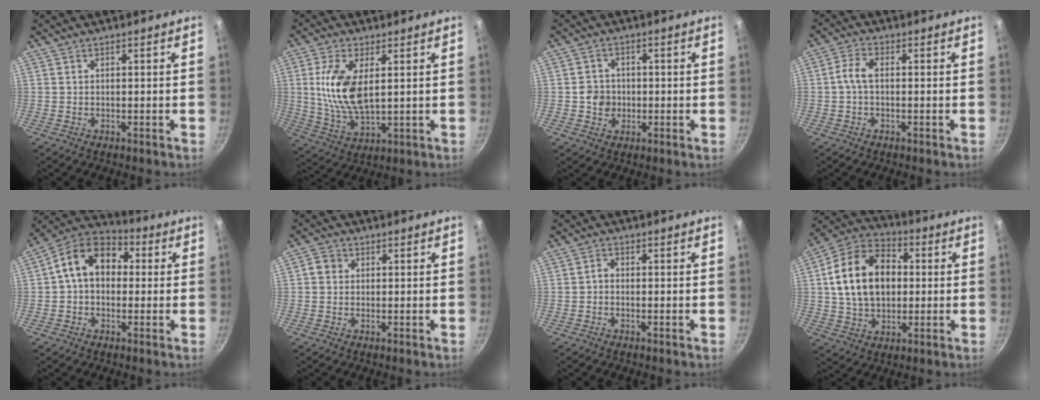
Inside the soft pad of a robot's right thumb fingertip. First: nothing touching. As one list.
[{"total": 11.9, "force": [2.2, 5.7, 10.1], "torque": [-0.199, -0.011, 0.050]}, {"total": 4.2, "force": [-0.5, 3.8, 1.6], "torque": [-0.008, 0.010, -0.011]}, {"total": 3.8, "force": [-0.2, 2.0, 3.2], "torque": [-0.073, 0.017, -0.011]}, {"total": 13.1, "force": [1.7, 9.6, 8.7], "torque": [-0.110, 0.033, 0.005]}, {"total": 2.5, "force": [0.2, 2.2, 1.0], "torque": [-0.014, 0.004, -0.004]}, {"total": 1.3, "force": [-0.5, 0.9, 0.8], "torque": [-0.016, 0.008, -0.013]}, {"total": 17.8, "force": [1.9, 12.5, 12.6], "torque": [-0.189, 0.023, 0.022]}]